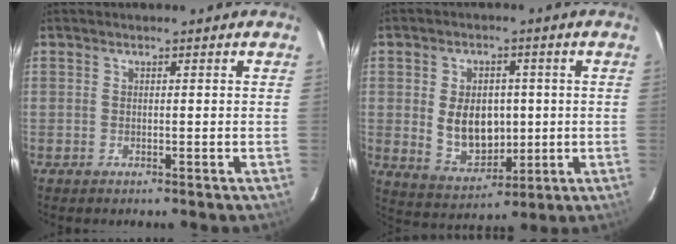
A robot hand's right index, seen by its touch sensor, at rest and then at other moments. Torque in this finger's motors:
{"motor_torque": [0.41, -0.16, 0.38, 0.06]}